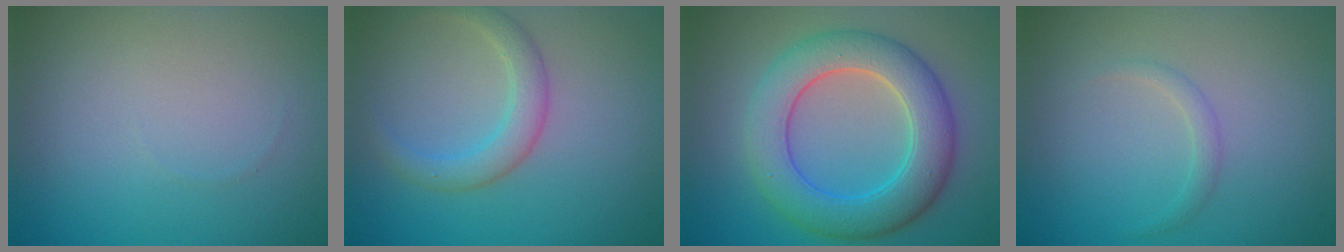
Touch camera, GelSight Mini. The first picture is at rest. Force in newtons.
{"total": 2.8, "press": 2.8, "slide": 0.2}
{"total": 7.3, "press": 7.3, "slide": 0.5}
{"total": 1.0, "press": 1.0, "slide": 0.1}